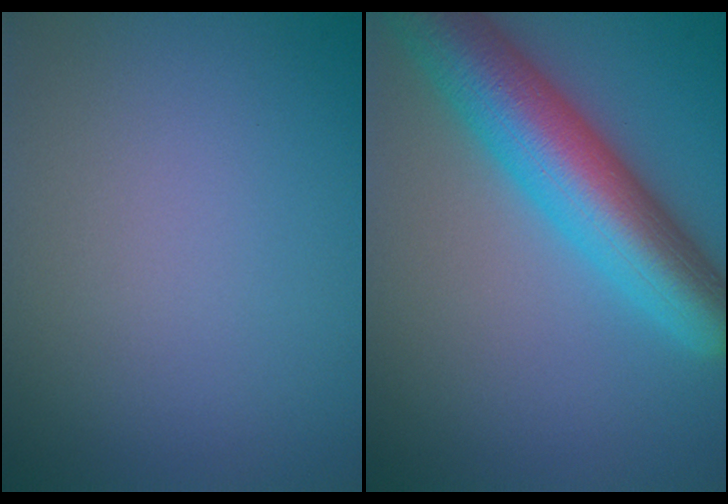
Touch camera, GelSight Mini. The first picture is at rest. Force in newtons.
{"total": 9.8, "press": 9.8, "slide": 0.4}